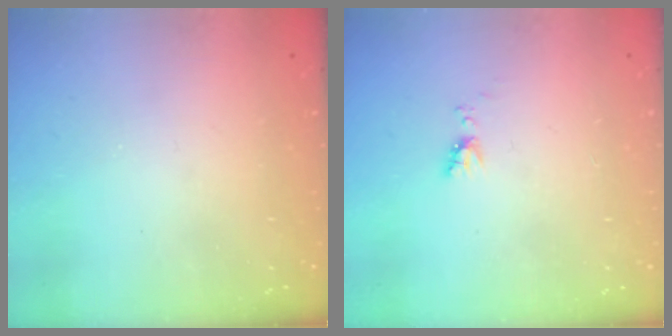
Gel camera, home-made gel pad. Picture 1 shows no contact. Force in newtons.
{"total": 3.7, "press": 3.6, "slide": 0.7}